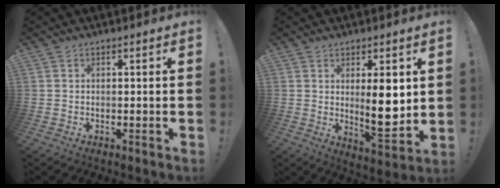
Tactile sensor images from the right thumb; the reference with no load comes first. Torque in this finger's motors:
{"motor_torque": [1.80, 2.44, 1.27, 0.14, 0.17]}